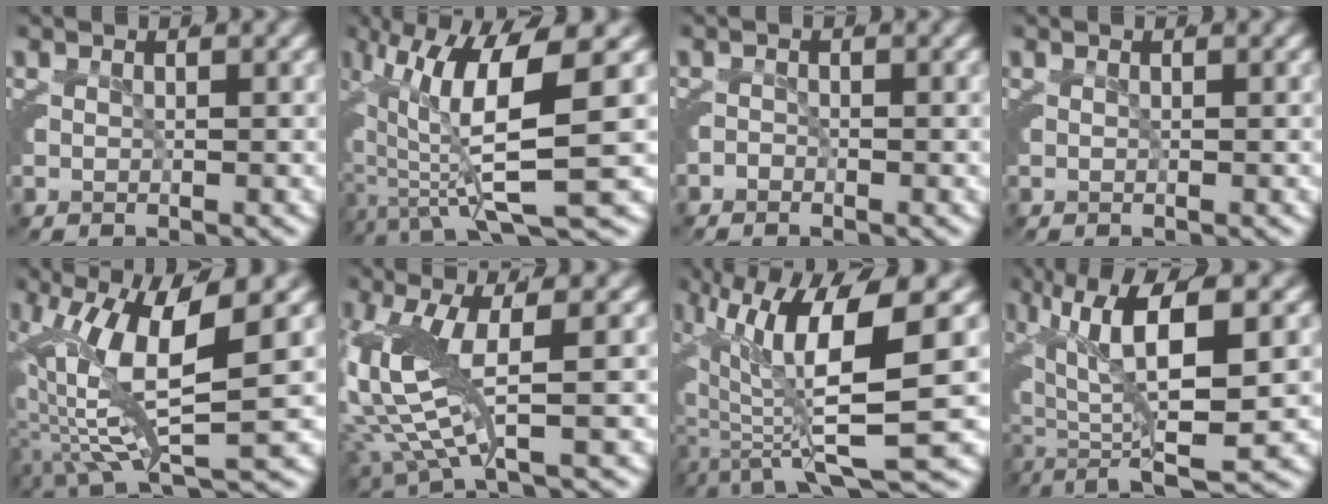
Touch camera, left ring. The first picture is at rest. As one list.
[{"total": 8.9, "force": [-1.7, 2.8, 8.3], "torque": [-0.141, -0.021, -0.018]}, {"total": 1.3, "force": [-1.0, 0.7, -0.4], "torque": [0.010, 0.009, -0.027]}, {"total": 0.0}, {"total": 10.9, "force": [-0.7, 4.9, 9.7], "torque": [-0.169, -0.002, -0.011]}, {"total": 8.5, "force": [0.6, 4.1, 7.4], "torque": [-0.164, 0.001, 0.009]}, {"total": 9.9, "force": [-1.6, 3.6, 9.0], "torque": [-0.156, -0.023, -0.018]}, {"total": 8.9, "force": [-0.5, 3.2, 8.3], "torque": [-0.135, -0.007, 0.000]}]